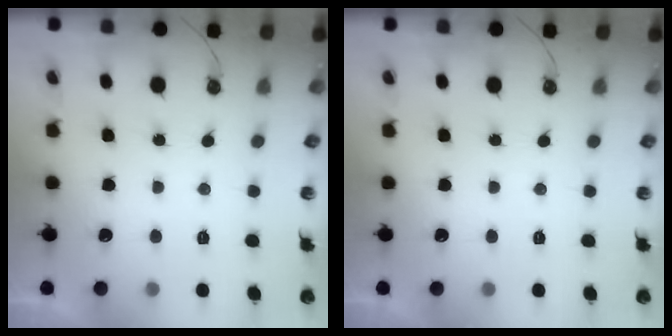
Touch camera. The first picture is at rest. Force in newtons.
{"total": 0.0}